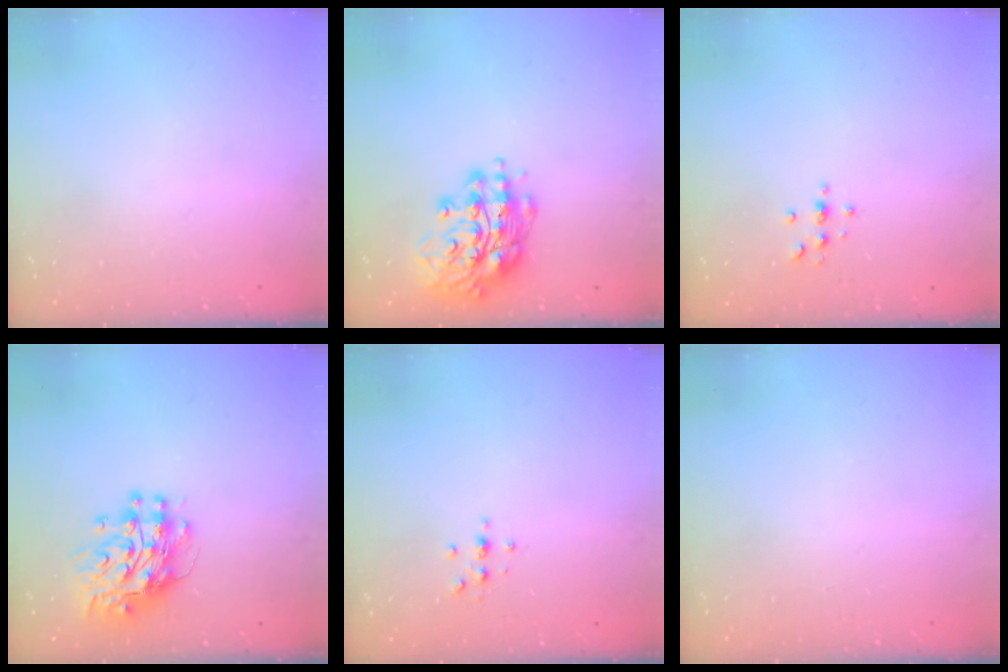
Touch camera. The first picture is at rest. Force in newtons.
{"total": 15.2, "press": 15.2, "slide": 0.8}
{"total": 3.4, "press": 3.4, "slide": 0.4}
{"total": 10.7, "press": 10.7, "slide": 0.9}
{"total": 3.0, "press": 3.0, "slide": 0.3}
{"total": 0.0}